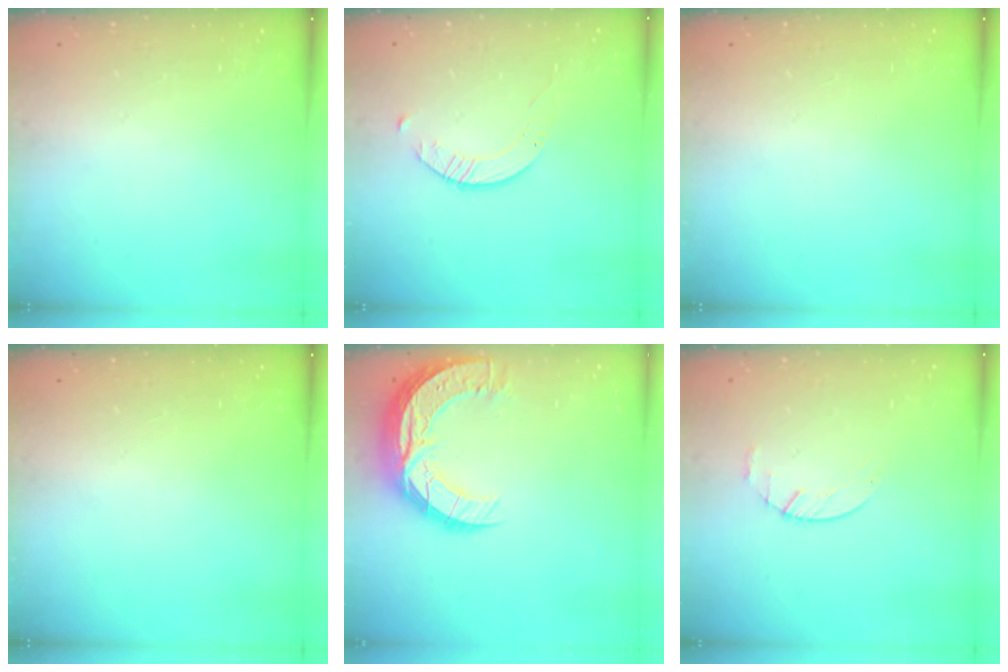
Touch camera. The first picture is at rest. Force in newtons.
{"total": 2.8, "press": 2.8, "slide": 0.3}
{"total": 0.0}
{"total": 0.0}
{"total": 15.3, "press": 15.3, "slide": 1.1}
{"total": 2.2, "press": 2.2, "slide": 0.3}